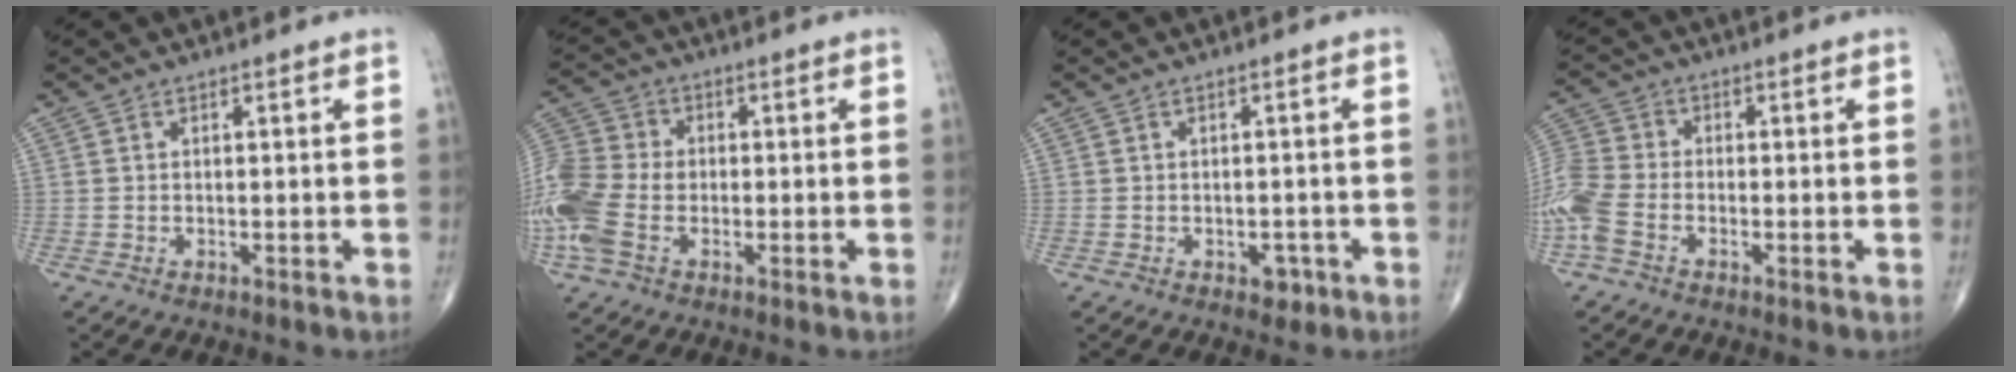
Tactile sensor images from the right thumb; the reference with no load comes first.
{"total": 13.3, "force": [-3.3, 9.0, 9.2], "torque": [-0.238, 0.012, -0.070]}
{"total": 2.2, "force": [-1.0, 1.6, 1.2], "torque": [-0.001, 0.004, -0.010]}
{"total": 7.8, "force": [-3.4, 4.6, 5.2], "torque": [-0.137, 0.013, -0.079]}